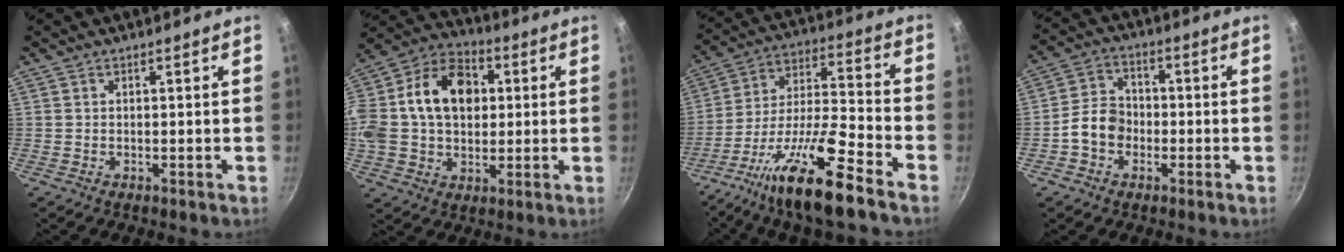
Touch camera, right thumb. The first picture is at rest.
{"total": 22.3, "force": [3.0, 16.0, 15.2], "torque": [-0.279, 0.040, 0.038]}
{"total": 17.9, "force": [-11.6, 3.1, 13.3], "torque": [-0.238, 0.070, -0.218]}
{"total": 7.0, "force": [-2.0, 5.6, 3.7], "torque": [-0.041, 0.027, -0.049]}